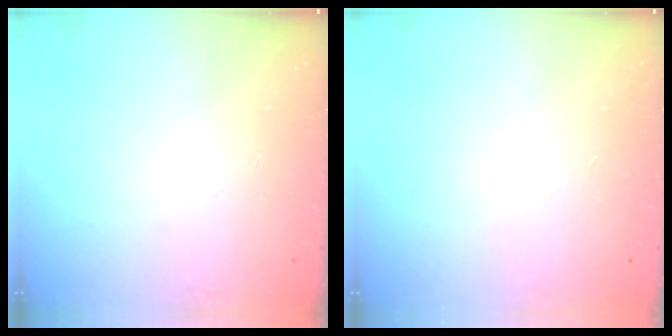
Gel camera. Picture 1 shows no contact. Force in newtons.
{"total": 1.5, "press": 1.5, "slide": 0.1}